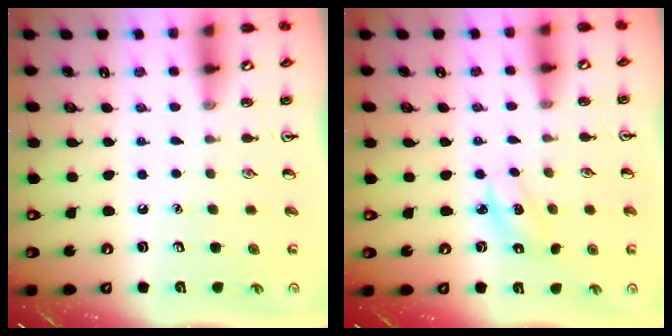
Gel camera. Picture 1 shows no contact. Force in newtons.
{"total": 2.5, "press": 2.4, "slide": 0.5}